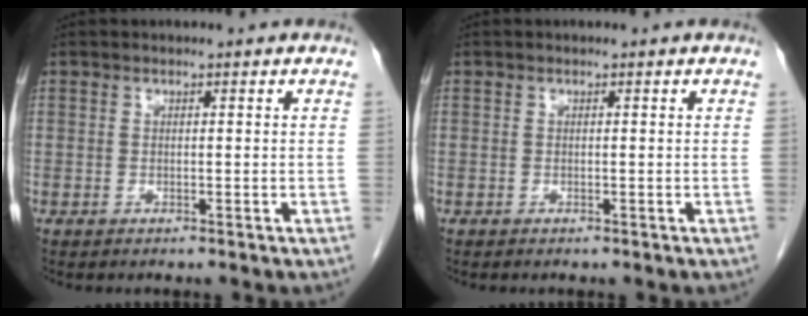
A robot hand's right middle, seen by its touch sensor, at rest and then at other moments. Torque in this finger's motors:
{"motor_torque": [-0.01, -0.15, 0.06, 0.01]}